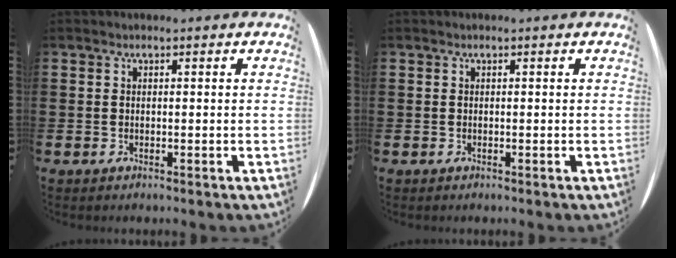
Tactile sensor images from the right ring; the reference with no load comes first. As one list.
[{"total": 0.0}]